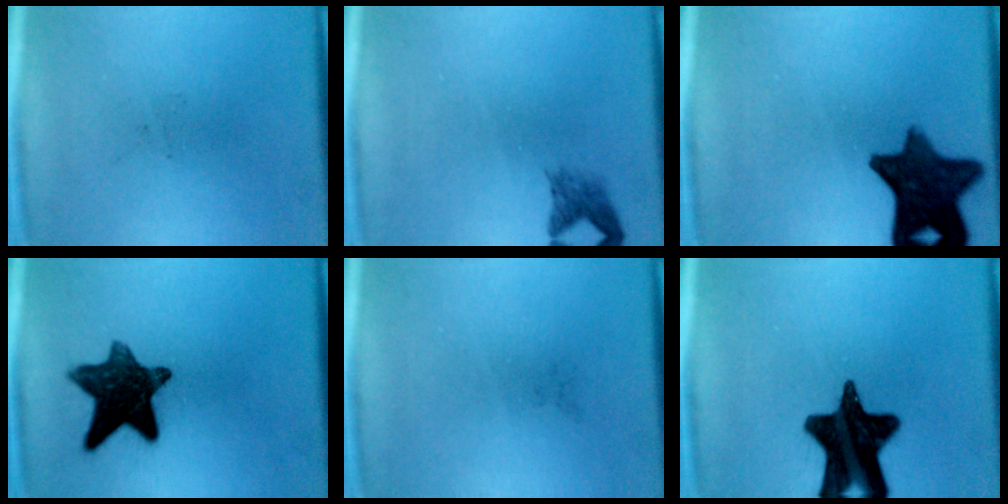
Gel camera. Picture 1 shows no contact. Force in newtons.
{"total": 2.0}
{"total": 12.0}
{"total": 11.8}
{"total": 0.0}
{"total": 16.5}